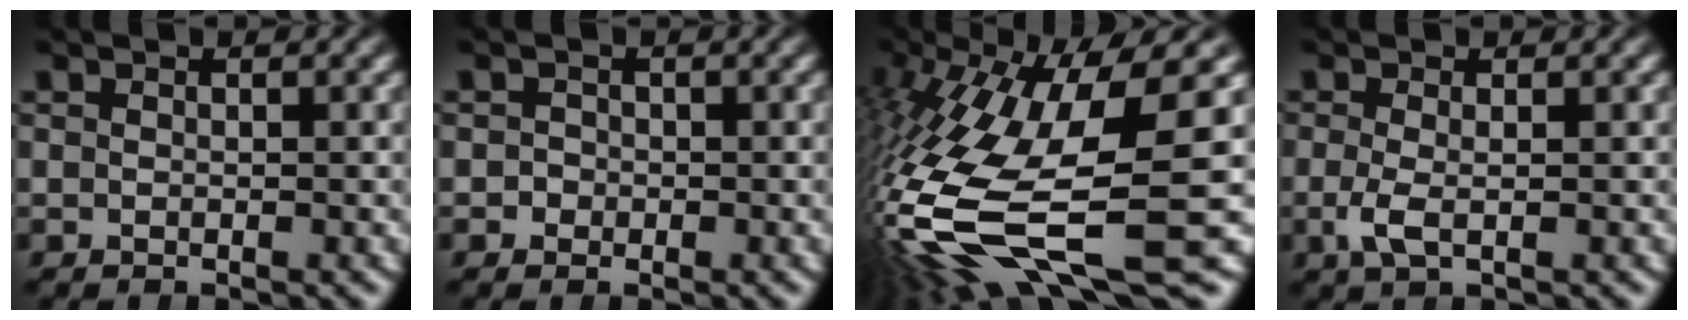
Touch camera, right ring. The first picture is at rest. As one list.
[{"total": 1.0, "force": [-0.5, 0.8, -0.4], "torque": [0.003, -0.010, -0.008]}, {"total": 13.1, "force": [-2.0, 5.7, 11.6], "torque": [-0.244, -0.036, -0.007]}, {"total": 1.9, "force": [-0.7, 0.6, 1.6], "torque": [-0.051, -0.021, -0.005]}]